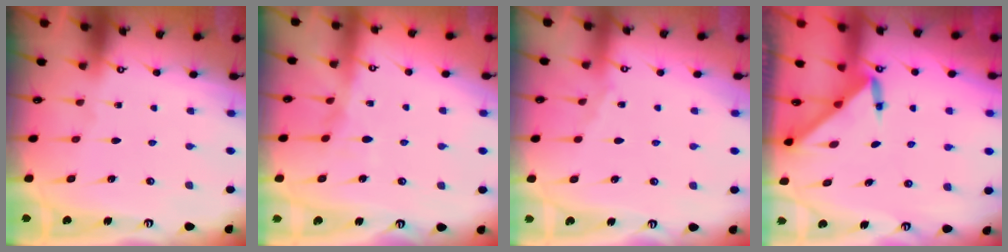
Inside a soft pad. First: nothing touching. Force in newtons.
{"total": 7.1, "press": 7.1, "slide": 0.8}
{"total": 2.8, "press": 2.8, "slide": 0.5}
{"total": 3.3, "press": 3.3, "slide": 0.2}